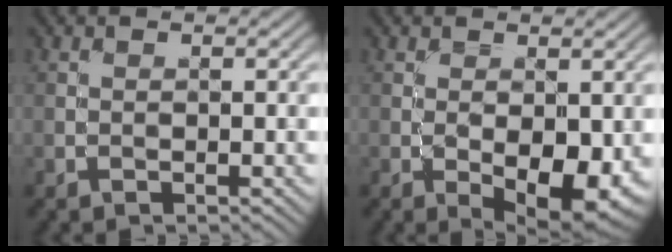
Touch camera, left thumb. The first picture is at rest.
{"total": 6.9, "force": [-1.4, 3.5, 5.8], "torque": [-0.095, -0.020, -0.013]}